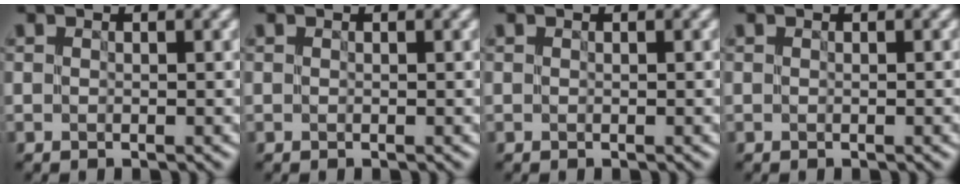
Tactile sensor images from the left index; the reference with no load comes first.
{"total": 0.0}
{"total": 0.0}
{"total": 1.2, "force": [-0.3, 0.6, 1.1], "torque": [-0.010, -0.002, -0.002]}